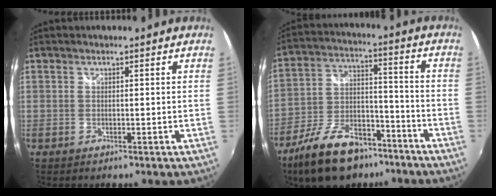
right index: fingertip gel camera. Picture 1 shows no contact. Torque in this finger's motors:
{"motor_torque": [1.24, -0.90, 0.56, 0.05]}